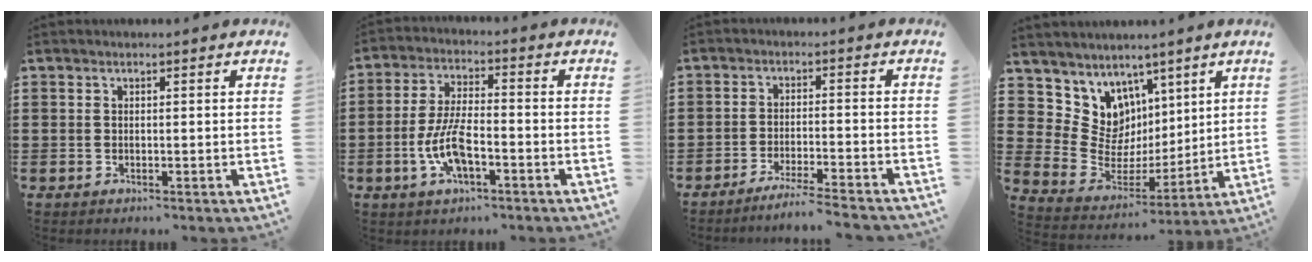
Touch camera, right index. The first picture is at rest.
{"total": 8.2, "force": [-2.7, 3.1, 7.2], "torque": [-0.159, -0.007, -0.055]}
{"total": 4.1, "force": [-3.8, -0.6, 1.3], "torque": [-0.029, -0.011, -0.079]}
{"total": 8.9, "force": [4.3, 7.6, 1.6], "torque": [-0.075, -0.048, 0.090]}